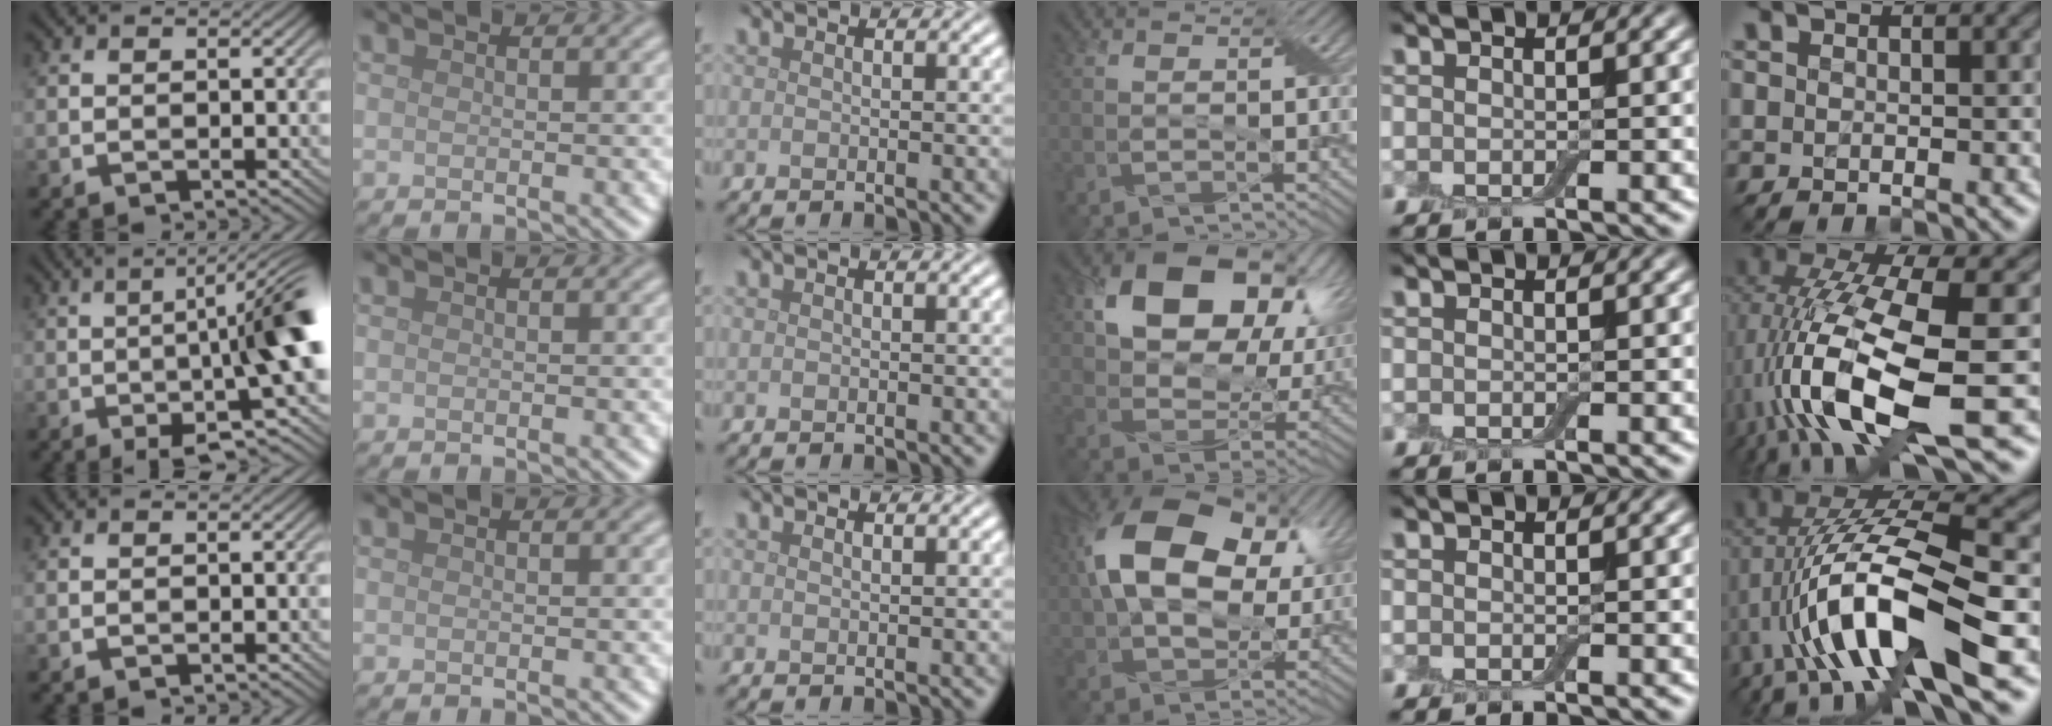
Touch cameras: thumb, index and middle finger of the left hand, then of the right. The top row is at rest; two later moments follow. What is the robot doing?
{"motion": "extract", "object": "airpods case & airpods"}